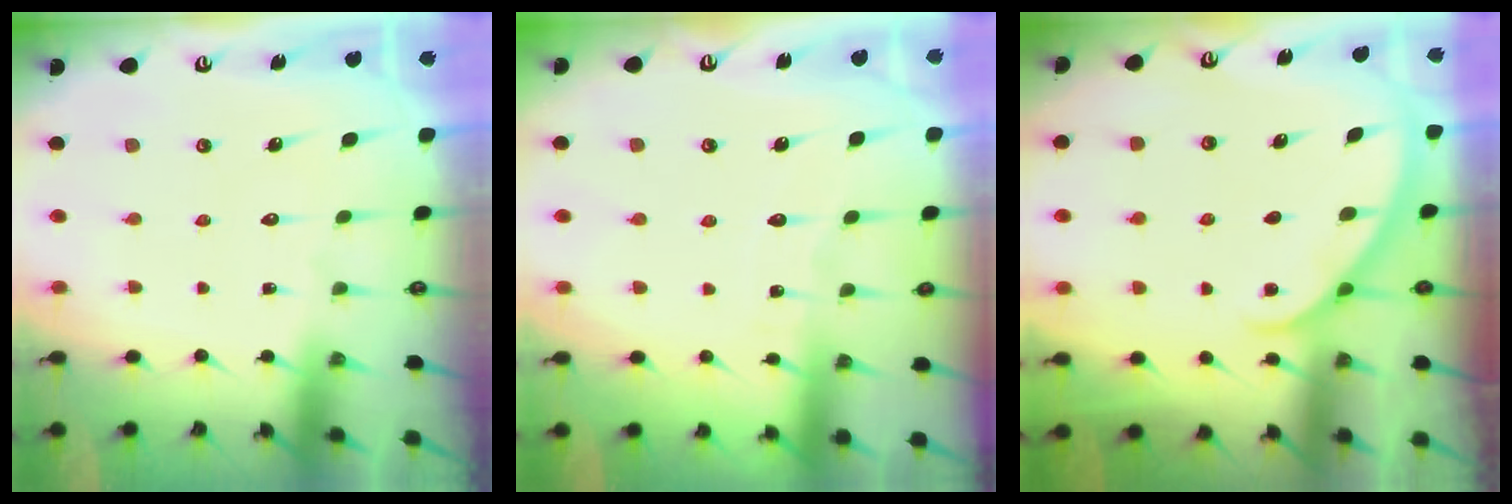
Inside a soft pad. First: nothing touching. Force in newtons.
{"total": 4.2, "press": 4.2, "slide": 0.3}
{"total": 2.0, "press": 2.0, "slide": 0.2}